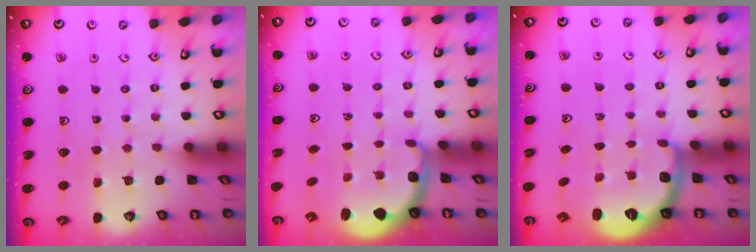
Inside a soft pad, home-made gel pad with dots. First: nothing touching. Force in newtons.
{"total": 2.5, "press": 1.2, "slide": 2.1}
{"total": 2.1, "press": 1.9, "slide": 1.0}